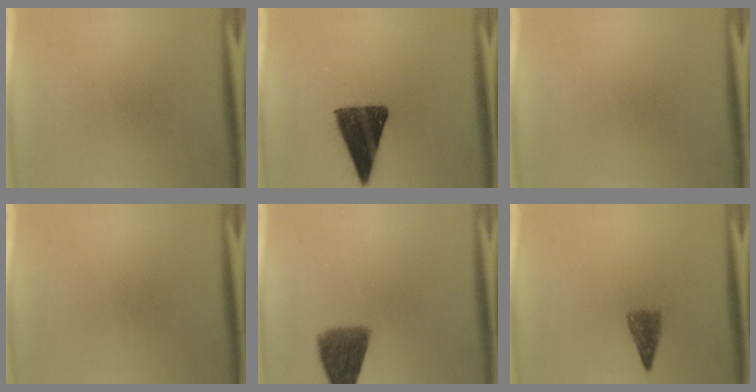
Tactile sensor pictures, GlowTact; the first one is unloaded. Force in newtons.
{"total": 13.5}
{"total": 0.0}
{"total": 0.0}
{"total": 7.6}
{"total": 2.9}